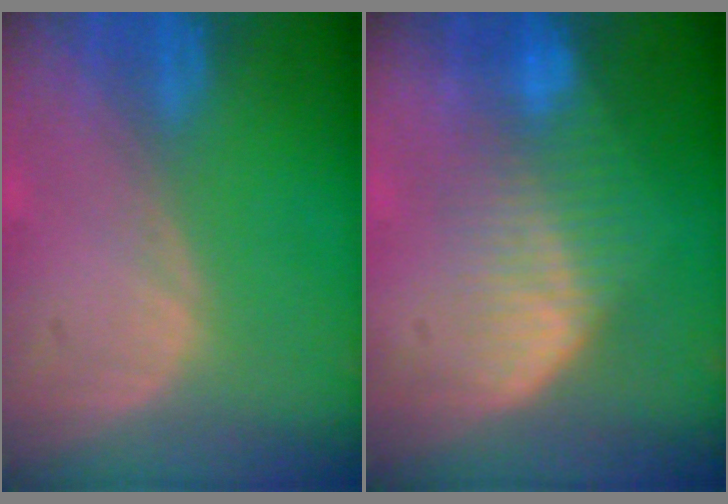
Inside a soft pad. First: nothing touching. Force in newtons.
{"total": 8.1, "press": 7.0, "slide": 4.0}